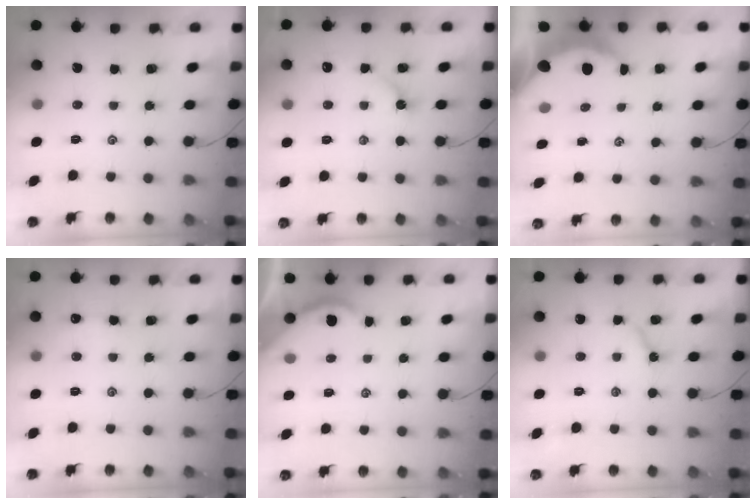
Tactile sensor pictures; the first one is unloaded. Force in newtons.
{"total": 2.2, "press": 2.2, "slide": 0.4}
{"total": 5.8, "press": 5.8, "slide": 0.9}
{"total": 3.0, "press": 3.0, "slide": 0.4}
{"total": 2.3, "press": 2.2, "slide": 0.3}
{"total": 3.7, "press": 3.7, "slide": 0.2}